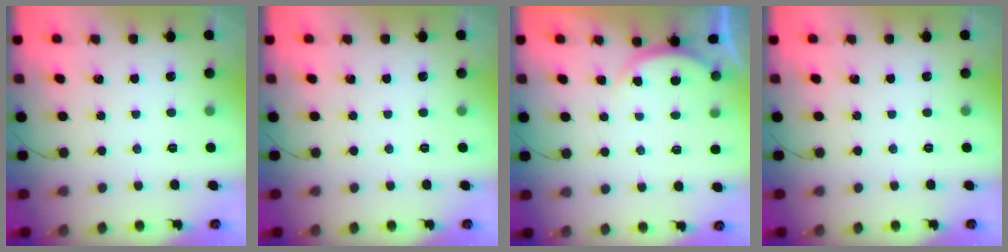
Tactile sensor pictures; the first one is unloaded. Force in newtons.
{"total": 0.0}
{"total": 2.8, "press": 2.8, "slide": 0.6}
{"total": 0.0}